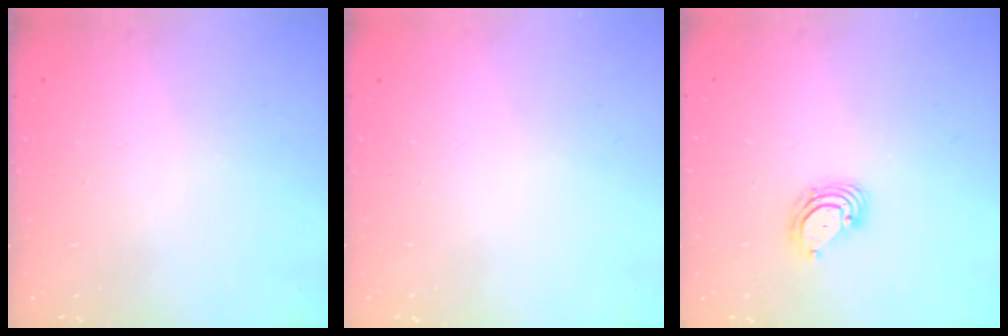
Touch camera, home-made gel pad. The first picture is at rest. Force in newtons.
{"total": 0.0}
{"total": 3.7, "press": 3.7, "slide": 0.1}